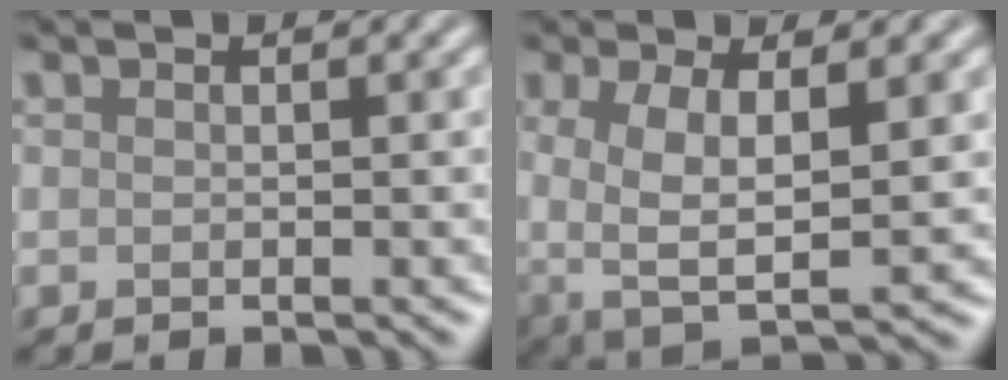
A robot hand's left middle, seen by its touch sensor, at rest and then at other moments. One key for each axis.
{"total": 6.1, "fx": 0.3, "fy": 2.6, "fz": 5.5, "tx": -0.112, "ty": -0.006, "tz": 0.005}